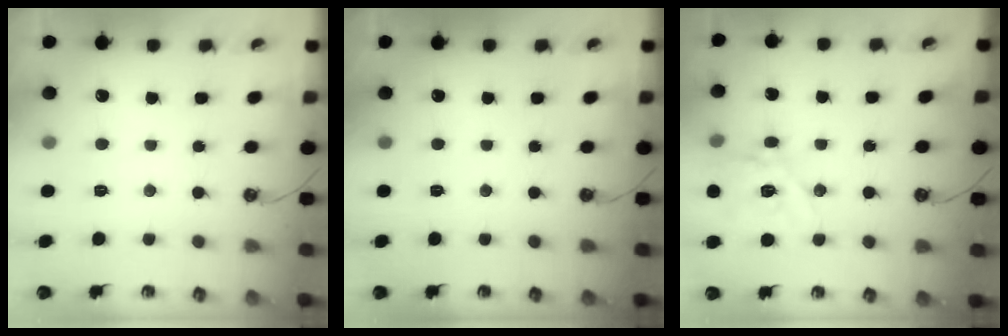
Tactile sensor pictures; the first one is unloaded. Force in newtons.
{"total": 0.0}
{"total": 15.7, "press": 15.5, "slide": 2.0}